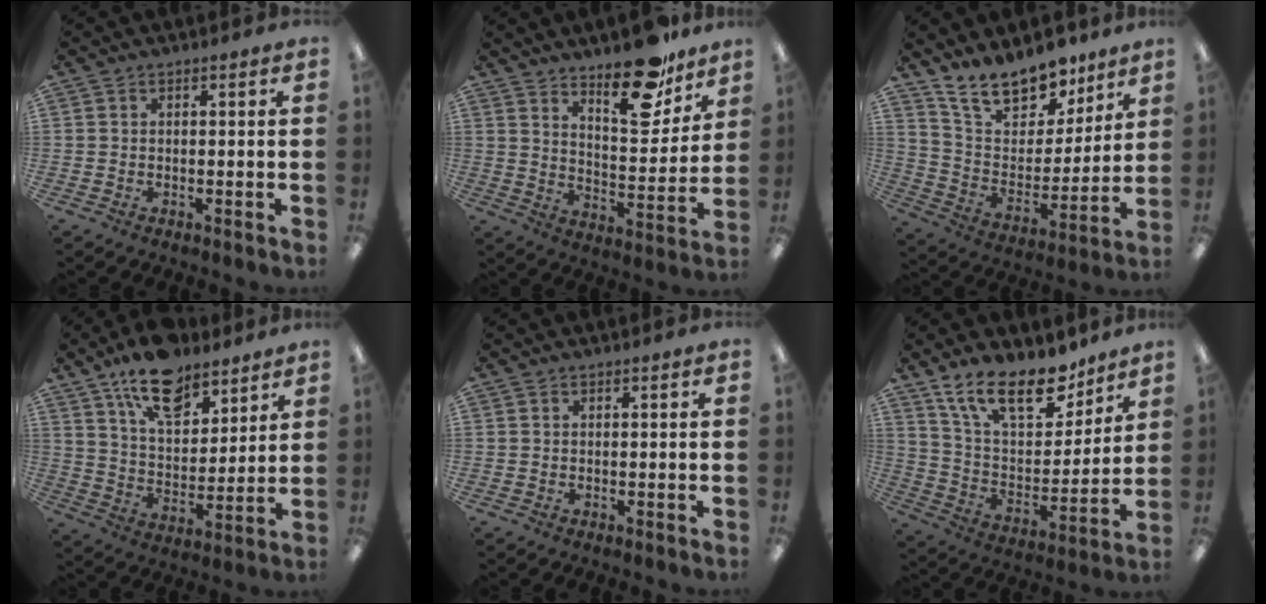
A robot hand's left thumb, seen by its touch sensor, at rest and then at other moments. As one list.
[{"total": 16.7, "force": [12.9, 6.3, 8.7], "torque": [-0.112, -0.089, 0.217]}, {"total": 17.2, "force": [13.5, 7.9, 7.1], "torque": [-0.130, -0.087, 0.245]}, {"total": 15.4, "force": [11.1, 7.6, 7.5], "torque": [-0.115, -0.059, 0.199]}, {"total": 0.0}, {"total": 19.1, "force": [13.5, 8.2, 10.7], "torque": [-0.195, -0.071, 0.240]}]